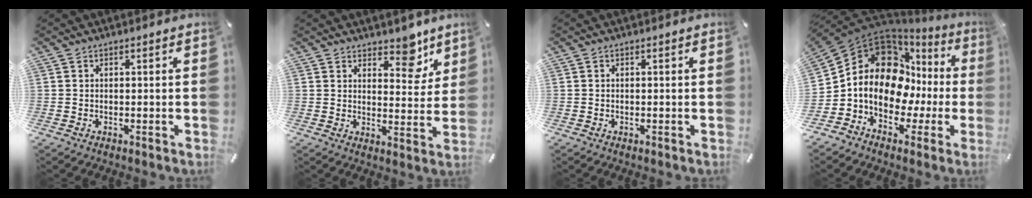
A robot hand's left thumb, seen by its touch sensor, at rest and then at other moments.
{"total": 8.6, "force": [6.4, 4.5, 3.6], "torque": [-0.021, -0.048, 0.106]}
{"total": 0.0}
{"total": 15.8, "force": [2.3, 12.7, 9.2], "torque": [-0.165, -0.031, 0.038]}